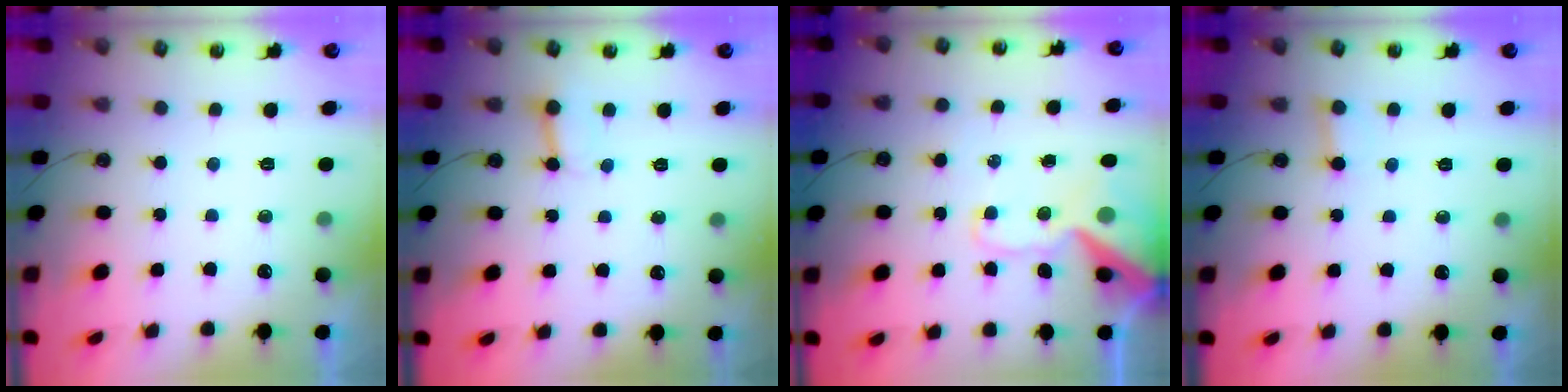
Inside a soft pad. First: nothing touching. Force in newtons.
{"total": 3.1, "press": 3.0, "slide": 0.4}
{"total": 14.8, "press": 14.6, "slide": 2.2}
{"total": 2.2, "press": 2.2, "slide": 0.1}